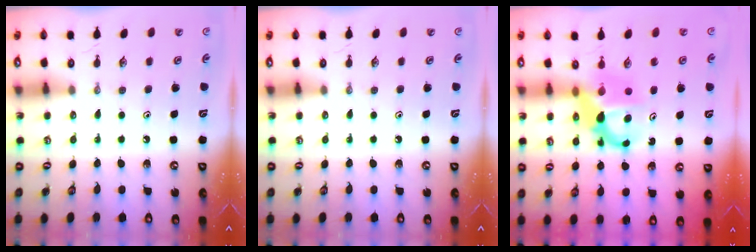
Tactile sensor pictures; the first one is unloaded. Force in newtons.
{"total": 0.0}
{"total": 6.6, "press": 6.6, "slide": 0.5}